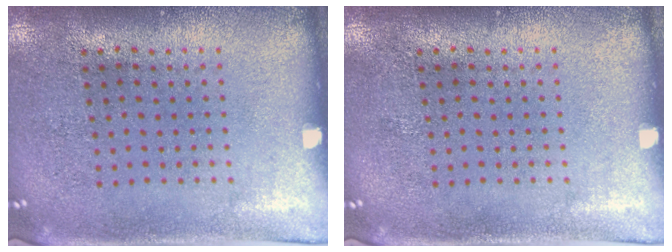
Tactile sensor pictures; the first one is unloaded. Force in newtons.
{"total": 0.0}